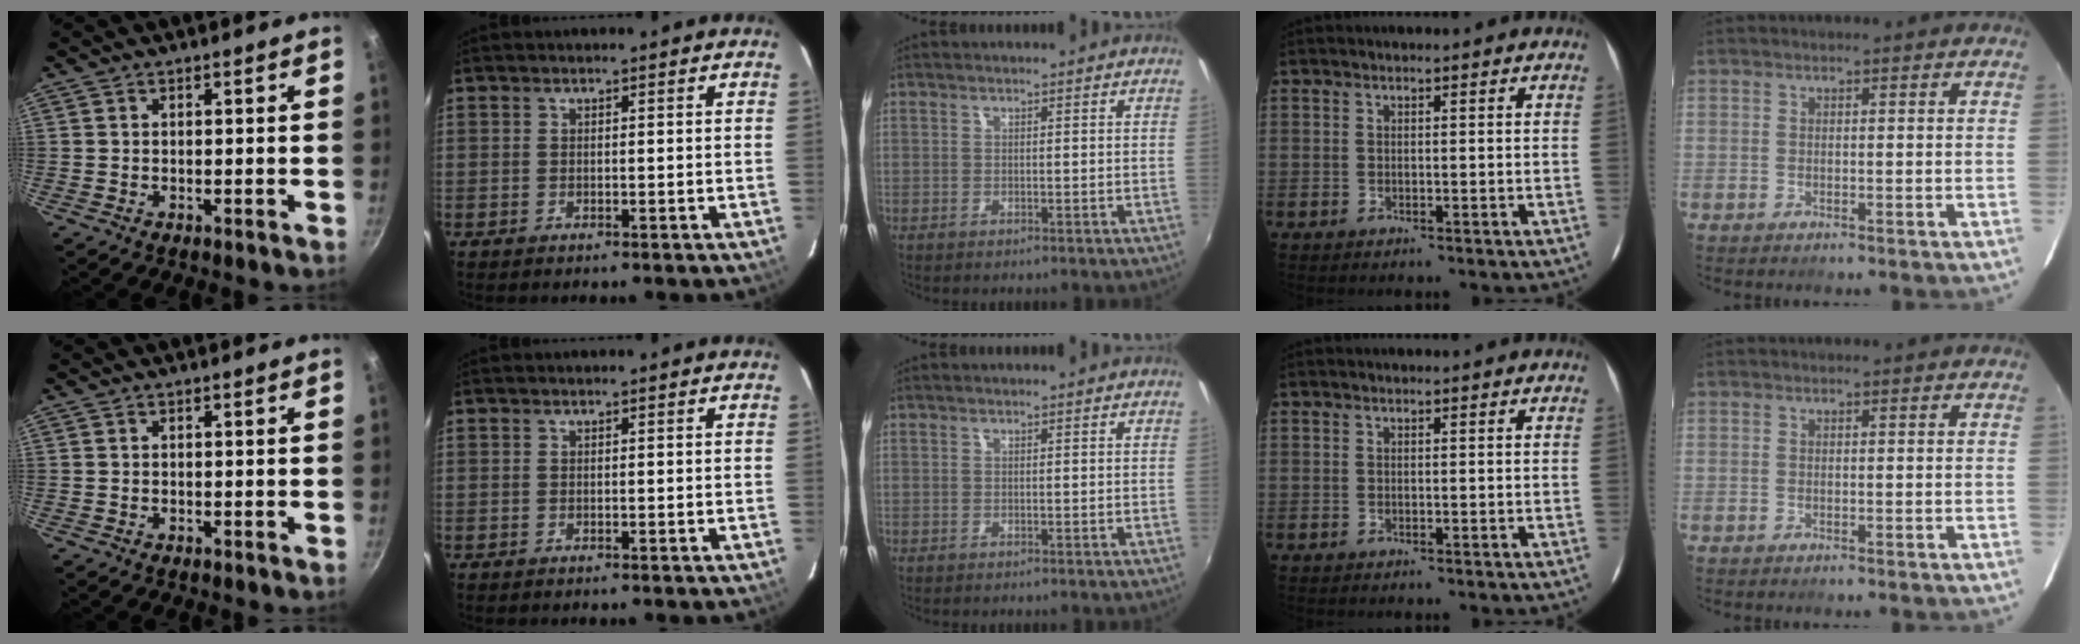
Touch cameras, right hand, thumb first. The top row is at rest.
{}